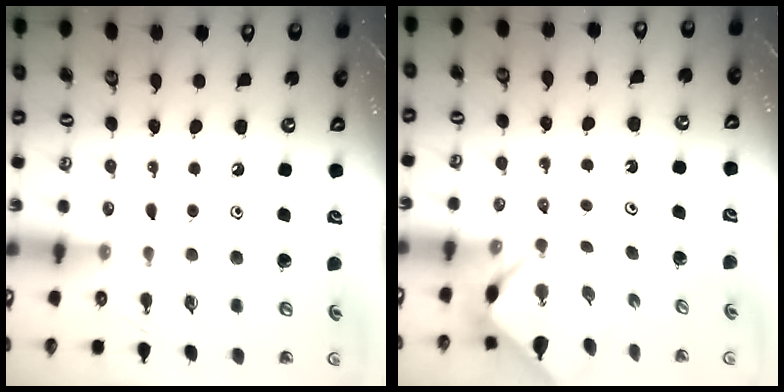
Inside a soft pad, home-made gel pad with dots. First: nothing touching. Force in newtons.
{"total": 3.3, "press": 3.3, "slide": 0.3}